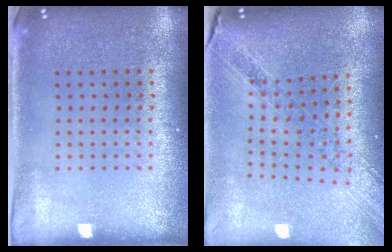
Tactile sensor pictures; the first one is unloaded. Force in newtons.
{"total": 1.2, "press": 1.2, "slide": 0.3}